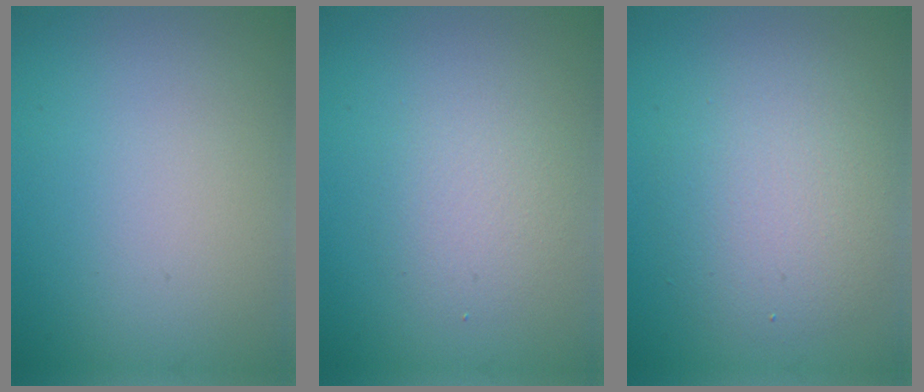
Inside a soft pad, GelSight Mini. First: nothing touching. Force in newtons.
{"total": 2.2, "press": 2.2, "slide": 0.0}
{"total": 4.8, "press": 4.8, "slide": 0.3}